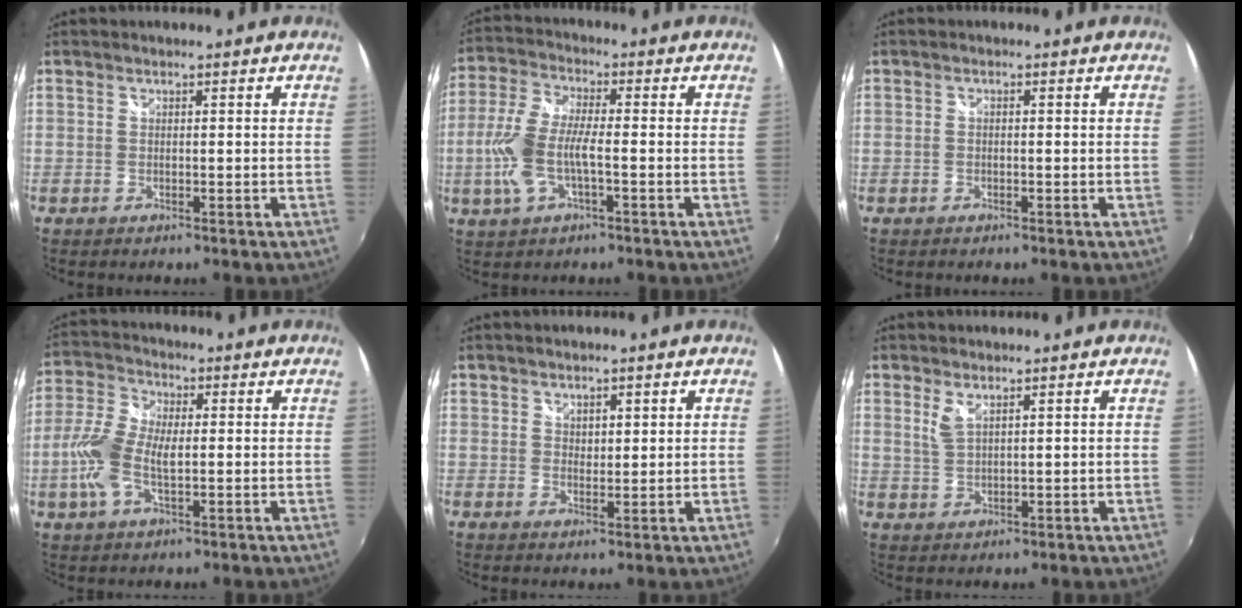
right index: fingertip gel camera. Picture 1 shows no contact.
{"total": 10.2, "force": [-2.4, 3.6, 9.2], "torque": [-0.207, 0.001, -0.048]}
{"total": 0.6, "force": [-0.1, 0.2, 0.5], "torque": [-0.011, 0.003, -0.004]}
{"total": 9.2, "force": [-1.1, 4.2, 8.1], "torque": [-0.183, 0.008, -0.026]}
{"total": 1.9, "force": [1.3, 1.2, 0.7], "torque": [-0.005, 0.001, 0.024]}
{"total": 2.5, "force": [1.6, 0.7, 1.9], "torque": [-0.037, -0.003, 0.031]}